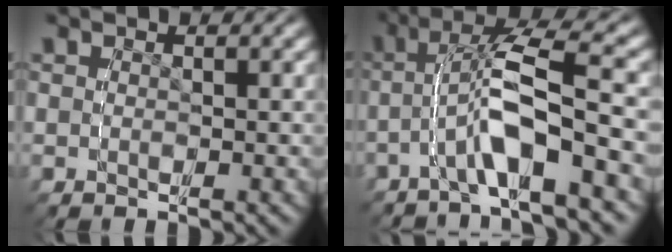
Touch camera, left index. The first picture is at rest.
{"total": 4.7, "force": [-0.3, 0.7, 4.7], "torque": [-0.092, 0.011, -0.004]}